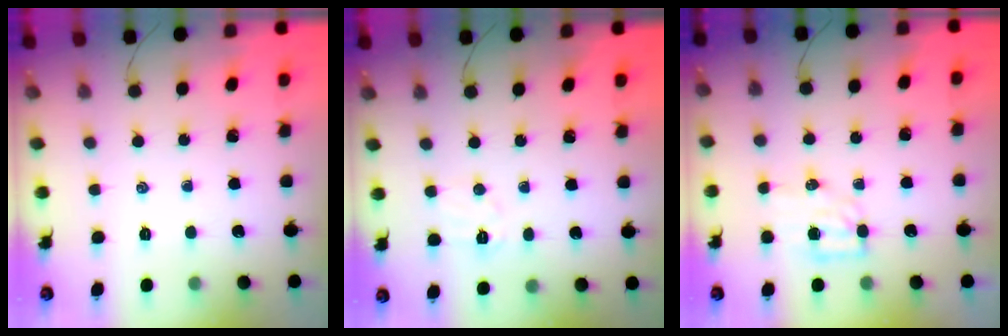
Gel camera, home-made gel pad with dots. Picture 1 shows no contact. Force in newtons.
{"total": 4.8, "press": 4.6, "slide": 1.1}
{"total": 5.4, "press": 5.4, "slide": 0.7}